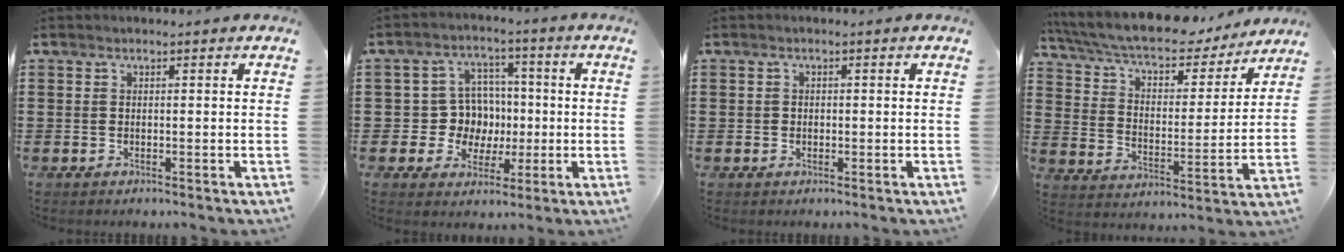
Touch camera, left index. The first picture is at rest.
{"total": 8.0, "force": [0.3, 7.6, 2.5], "torque": [-0.063, 0.012, 0.011]}
{"total": 0.7, "force": [0.0, 0.7, 0.2], "torque": [-0.007, 0.005, -0.002]}
{"total": 8.1, "force": [7.2, 1.5, 3.4], "torque": [-0.096, -0.043, 0.122]}